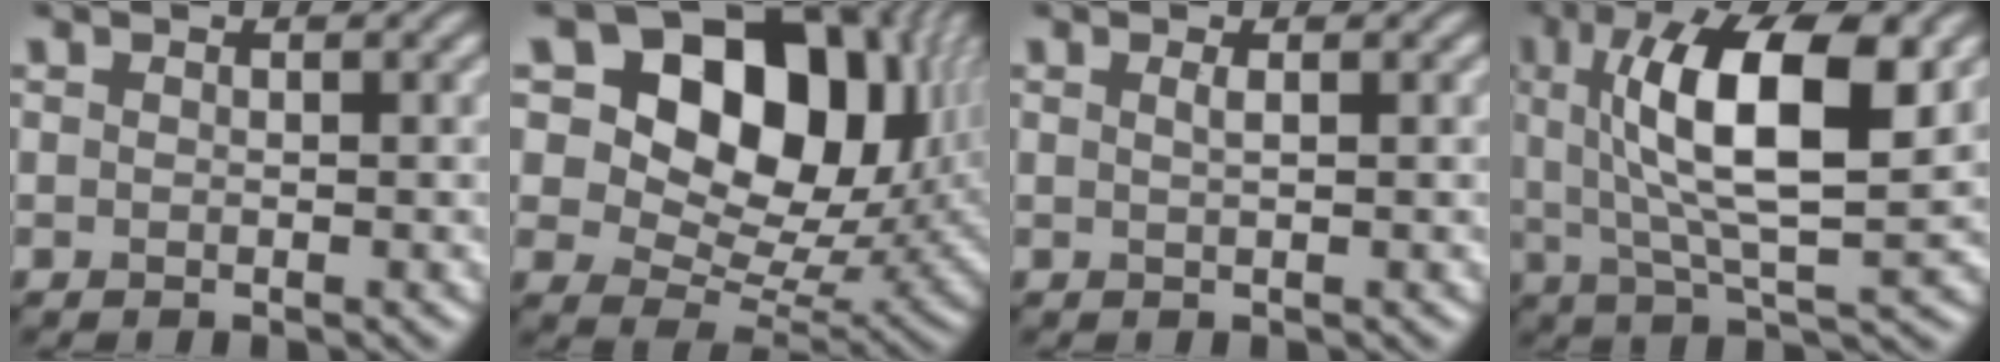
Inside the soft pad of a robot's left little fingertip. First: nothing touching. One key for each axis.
{"total": 18.2, "fx": 6.4, "fy": 12.1, "fz": 12.0, "tx": -0.189, "ty": 0.038, "tz": 0.103}
{"total": 1.0, "fx": 0.3, "fy": 0.3, "fz": 0.9, "tx": -0.010, "ty": 0.004, "tz": 0.003}
{"total": 11.4, "fx": 3.1, "fy": 3.5, "fz": 10.4, "tx": -0.174, "ty": 0.007, "tz": 0.054}